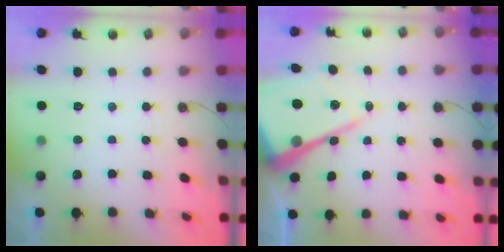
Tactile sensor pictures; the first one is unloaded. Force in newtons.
{"total": 19.4, "press": 19.3, "slide": 1.9}